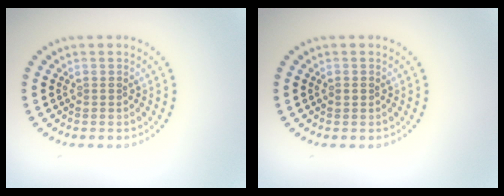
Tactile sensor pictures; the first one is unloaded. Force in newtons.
{"total": 0.7, "press": 0.7, "slide": 0.1}